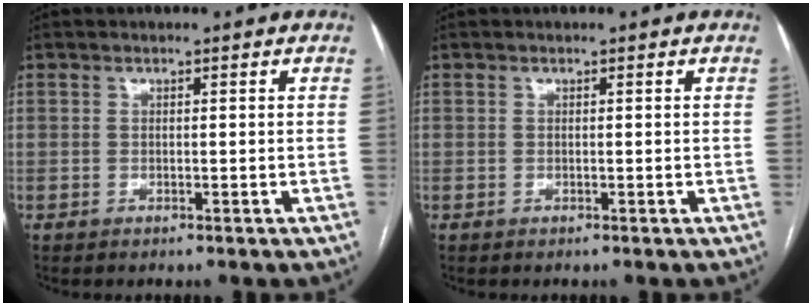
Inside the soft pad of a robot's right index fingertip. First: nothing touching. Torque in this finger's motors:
{"motor_torque": [0.00, 0.00, 0.00, 0.00]}